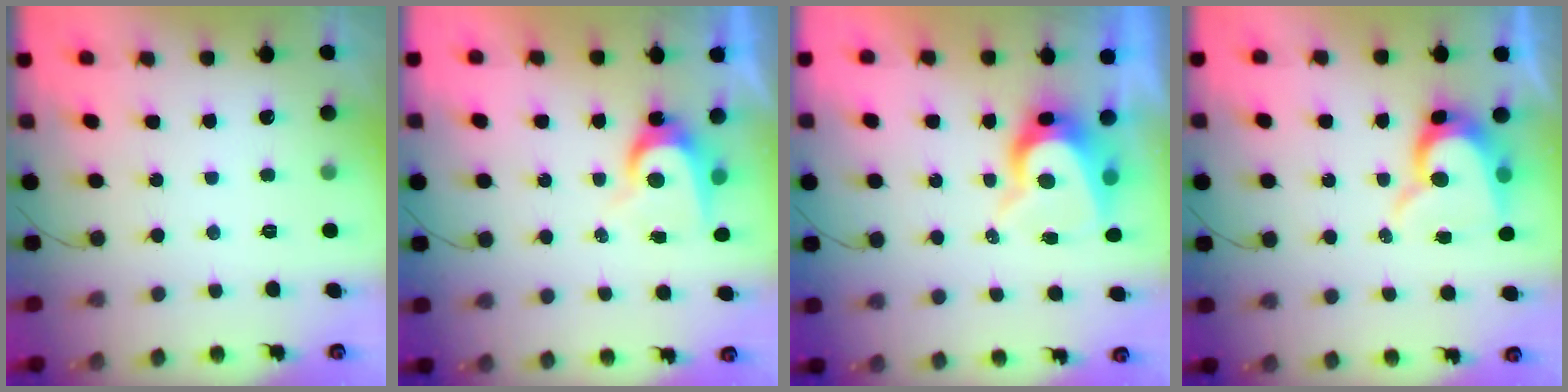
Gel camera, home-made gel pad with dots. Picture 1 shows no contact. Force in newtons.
{"total": 7.3, "press": 7.2, "slide": 0.3}
{"total": 8.3, "press": 8.2, "slide": 0.8}
{"total": 10.7, "press": 10.7, "slide": 0.9}